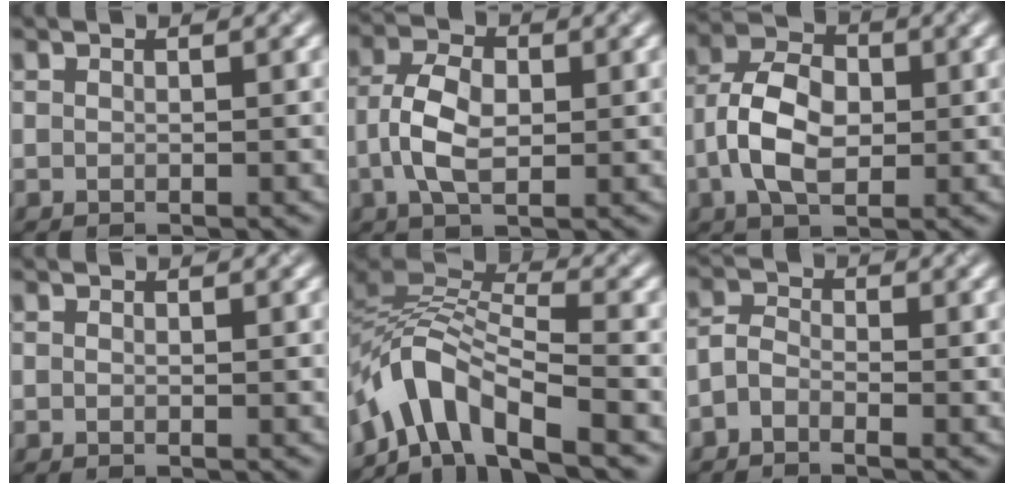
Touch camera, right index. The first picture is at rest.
{"total": 4.7, "force": [-0.5, 2.8, 3.8], "torque": [-0.083, 0.000, -0.014]}
{"total": 6.3, "force": [-0.7, 4.1, 4.7], "torque": [-0.097, 0.001, -0.020]}
{"total": 0.0}
{"total": 8.1, "force": [-5.1, 3.1, 5.4], "torque": [-0.089, 0.009, -0.109]}
{"total": 2.0, "force": [-1.3, 0.9, 1.1], "torque": [-0.024, 0.002, -0.037]}